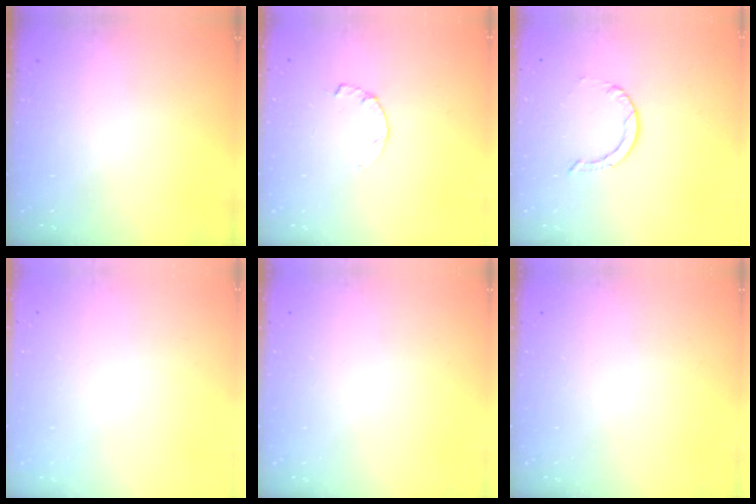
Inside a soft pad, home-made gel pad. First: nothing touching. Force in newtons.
{"total": 2.2, "press": 2.2, "slide": 0.2}
{"total": 0.8, "press": 0.8, "slide": 0.1}
{"total": 2.4, "press": 2.4, "slide": 0.2}
{"total": 0.0}
{"total": 0.0}